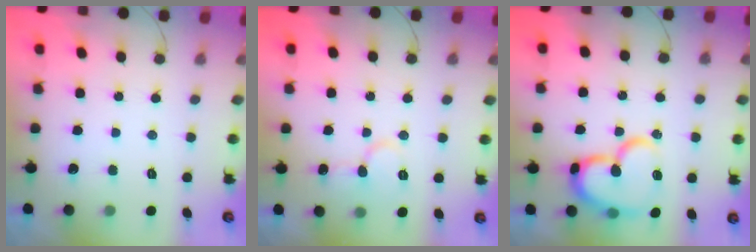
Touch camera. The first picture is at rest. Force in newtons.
{"total": 8.1, "press": 8.0, "slide": 1.1}
{"total": 17.7, "press": 17.6, "slide": 2.0}